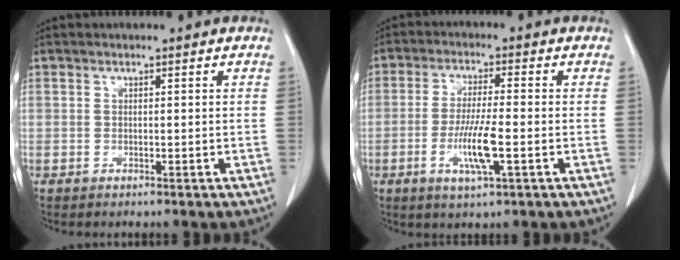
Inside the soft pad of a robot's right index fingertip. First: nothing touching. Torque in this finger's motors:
{"motor_torque": [1.48, -0.32, 0.73, 0.11]}